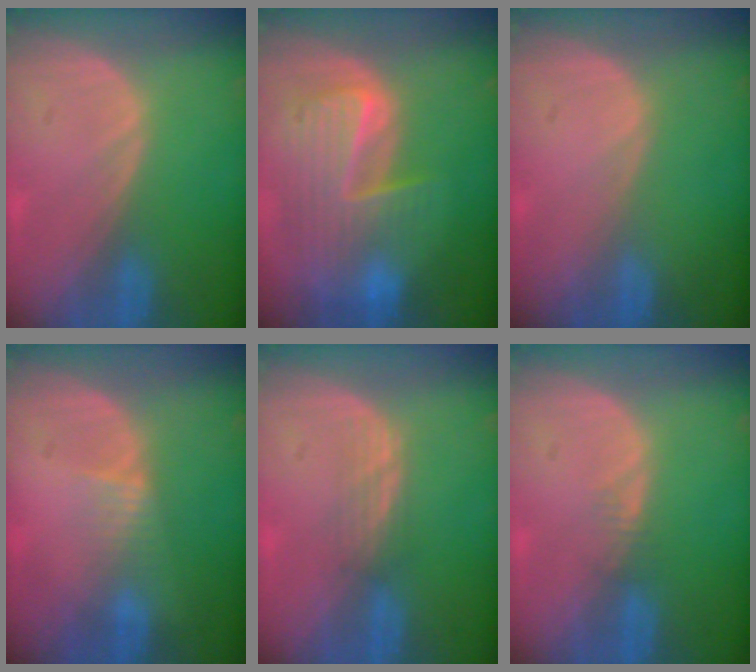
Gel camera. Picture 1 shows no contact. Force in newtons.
{"total": 9.9, "press": 8.5, "slide": 5.1}
{"total": 0.0}
{"total": 2.3, "press": 2.1, "slide": 1.0}
{"total": 2.1, "press": 2.1, "slide": 0.2}
{"total": 1.3, "press": 1.2, "slide": 0.2}